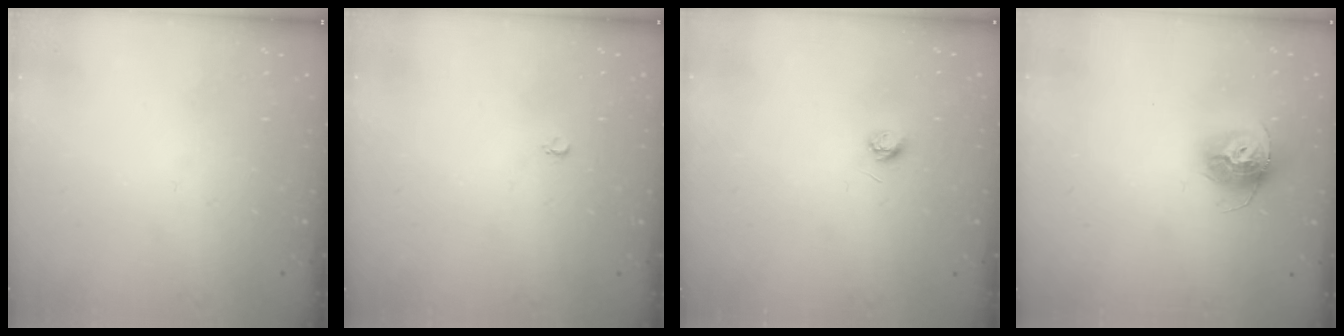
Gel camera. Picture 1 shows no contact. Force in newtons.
{"total": 2.6, "press": 2.6, "slide": 0.3}
{"total": 3.2, "press": 3.2, "slide": 0.4}
{"total": 12.1, "press": 12.0, "slide": 1.0}